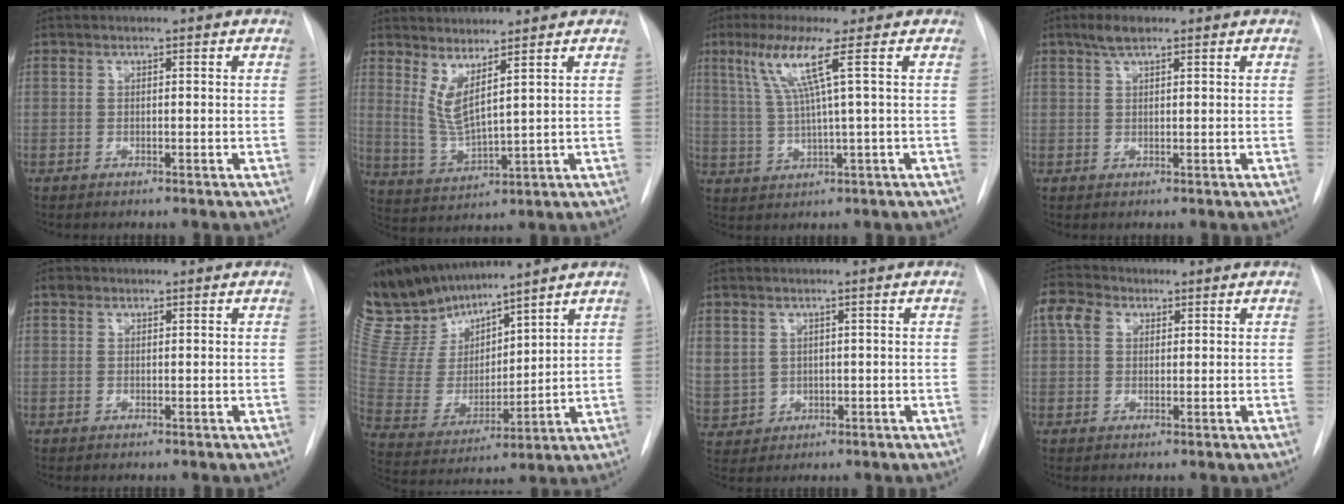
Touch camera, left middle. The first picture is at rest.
{"total": 5.4, "force": [3.0, 0.3, 4.4], "torque": [-0.096, -0.023, 0.071]}
{"total": 7.1, "force": [2.9, -1.4, 6.4], "torque": [-0.133, 0.005, 0.063]}
{"total": 2.8, "force": [2.0, 0.7, 1.8], "torque": [-0.040, 0.008, 0.038]}
{"total": 0.9, "force": [0.7, 0.7, 0.1], "torque": [-0.001, 0.008, 0.008]}
{"total": 15.0, "force": [13.7, 4.1, 4.7], "torque": [-0.112, 0.005, 0.281]}
{"total": 11.2, "force": [1.0, 10.5, 3.9], "torque": [-0.150, 0.017, 0.045]}
{"total": 4.3, "force": [1.8, 3.2, 2.2], "torque": [-0.056, 0.019, 0.035]}